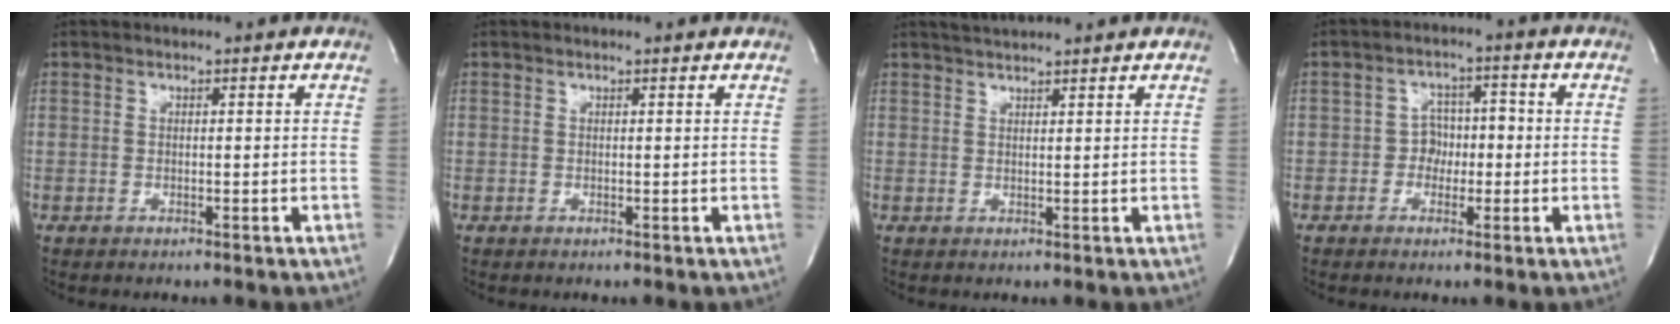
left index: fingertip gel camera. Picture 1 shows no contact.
{"total": 0.7, "force": [0.7, 0.0, 0.1], "torque": [-0.010, -0.001, 0.006]}
{"total": 3.2, "force": [3.0, -0.3, 1.0], "torque": [-0.016, 0.019, 0.055]}
{"total": 3.8, "force": [-0.9, 3.1, 2.1], "torque": [-0.026, 0.017, -0.018]}